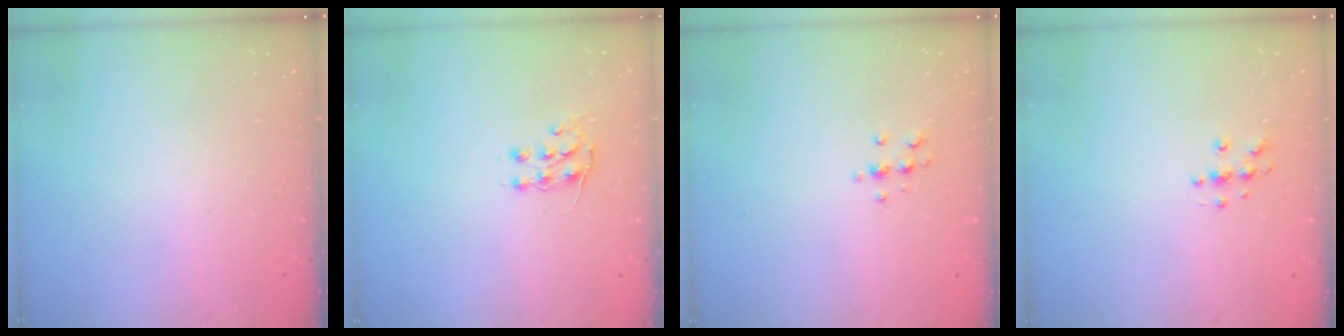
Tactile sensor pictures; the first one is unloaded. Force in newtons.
{"total": 6.4, "press": 6.4, "slide": 0.5}
{"total": 4.9, "press": 4.8, "slide": 1.2}
{"total": 4.9, "press": 4.8, "slide": 0.6}